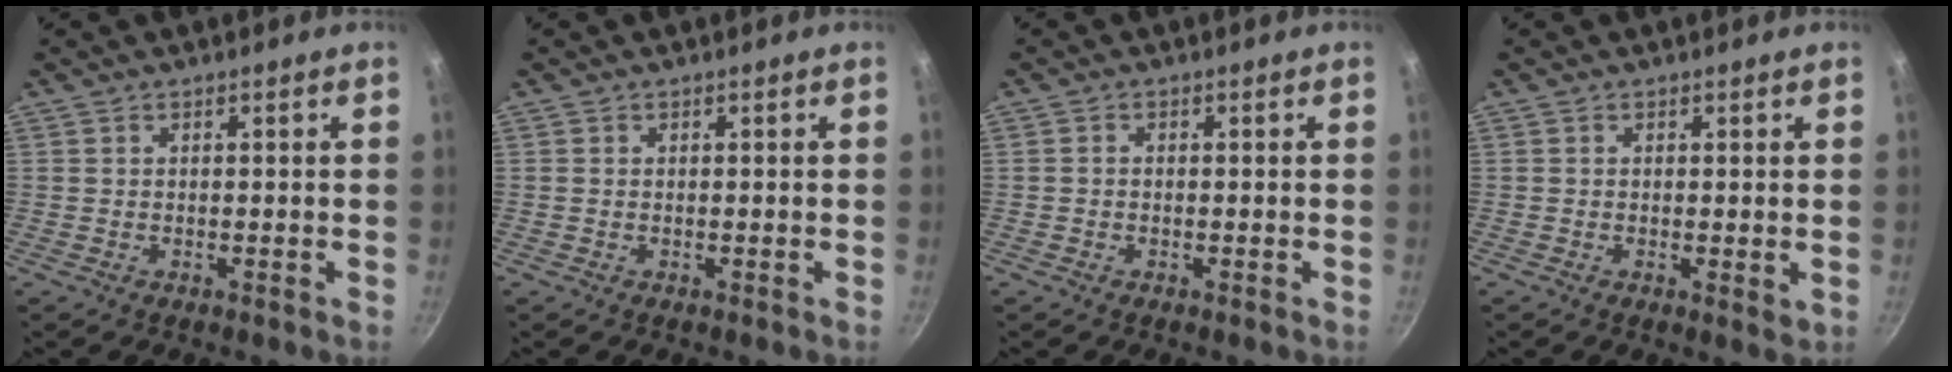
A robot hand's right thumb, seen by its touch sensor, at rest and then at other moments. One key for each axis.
{"total": 0.0}
{"total": 0.7, "fx": -0.3, "fy": 0.5, "fz": 0.4, "tx": -0.008, "ty": 0.003, "tz": -0.006}
{"total": 1.4, "fx": 0.2, "fy": 0.6, "fz": 1.2, "tx": -0.019, "ty": -0.006, "tz": 0.002}